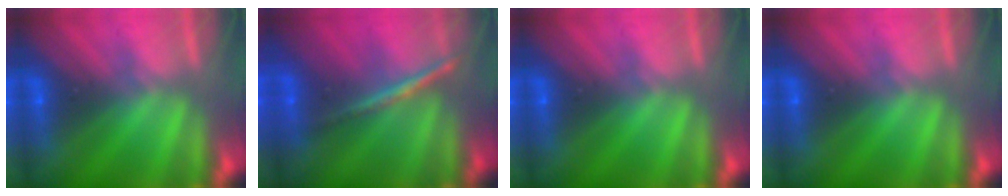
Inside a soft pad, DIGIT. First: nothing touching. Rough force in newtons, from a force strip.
{"total": 1.9}
{"total": 0.0}
{"total": 0.0}